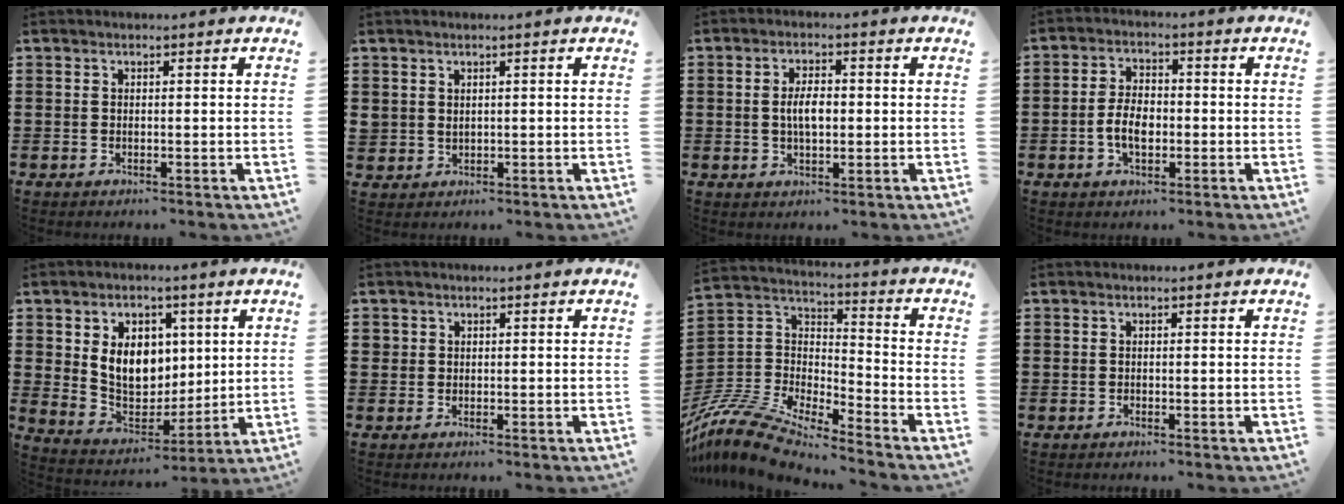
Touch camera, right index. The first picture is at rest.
{"total": 1.6, "force": [1.1, 1.2, 0.1], "torque": [-0.007, 0.006, 0.022]}
{"total": 4.1, "force": [-0.2, 1.7, 3.7], "torque": [-0.063, -0.001, -0.007]}
{"total": 5.1, "force": [-1.2, 2.9, 4.1], "torque": [-0.095, 0.000, -0.028]}
{"total": 8.9, "force": [1.7, 6.9, 5.3], "torque": [-0.109, 0.009, 0.030]}
{"total": 1.1, "force": [0.4, 1.0, 0.1], "torque": [-0.004, 0.004, 0.009]}
{"total": 10.1, "force": [-9.5, 1.8, 2.7], "torque": [-0.090, -0.001, -0.201]}
{"total": 0.0}